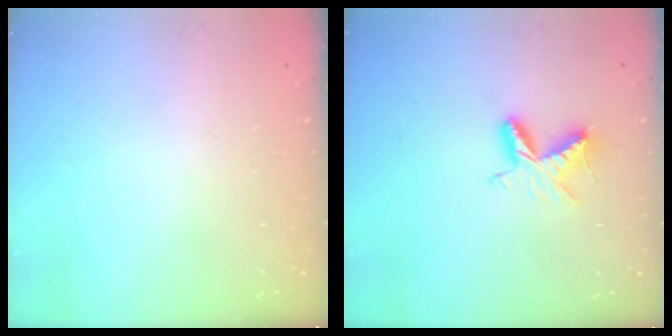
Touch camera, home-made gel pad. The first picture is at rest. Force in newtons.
{"total": 7.0, "press": 7.0, "slide": 0.5}